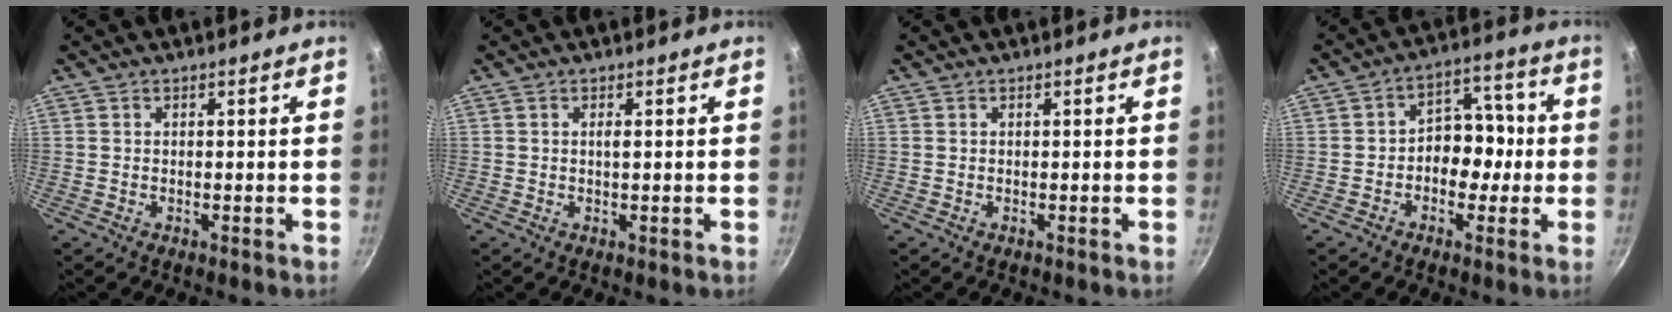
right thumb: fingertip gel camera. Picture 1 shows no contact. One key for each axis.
{"total": 1.2, "fx": 0.2, "fy": 0.3, "fz": 1.1, "tx": -0.019, "ty": 0.000, "tz": 0.003}
{"total": 0.0}
{"total": 8.7, "fx": -1.2, "fy": 6.6, "fz": 5.6, "tx": -0.019, "ty": 0.034, "tz": -0.028}